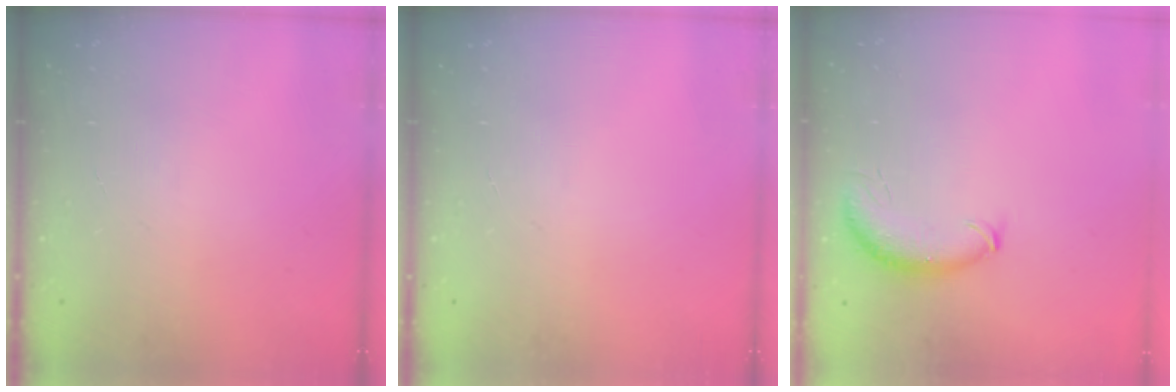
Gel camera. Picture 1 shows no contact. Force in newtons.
{"total": 0.0}
{"total": 8.7, "press": 8.6, "slide": 1.2}